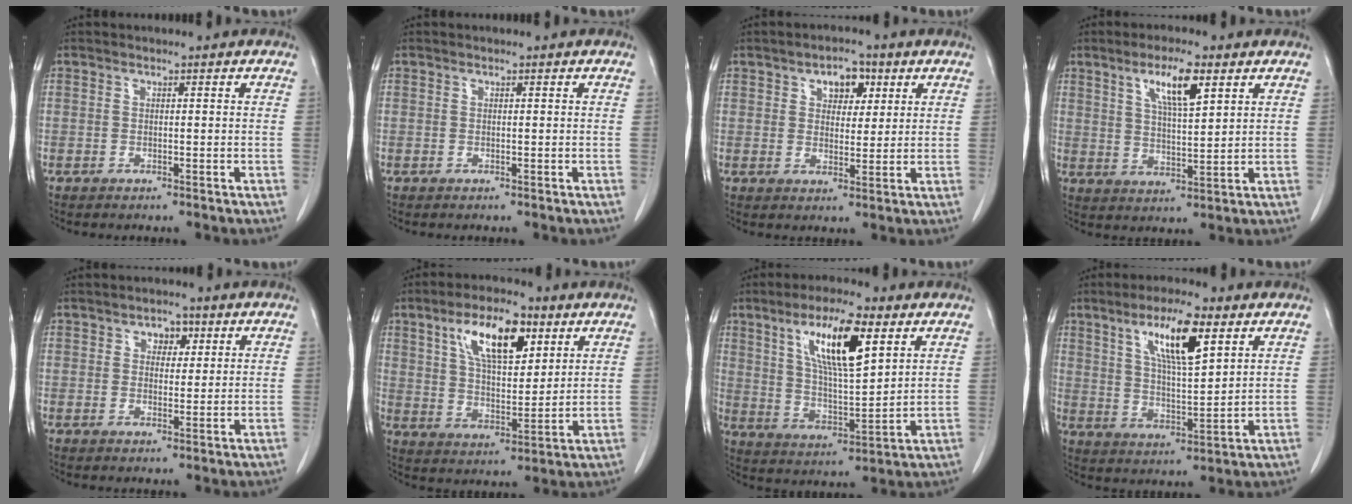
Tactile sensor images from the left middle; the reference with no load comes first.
{"total": 0.0}
{"total": 5.2, "force": [2.5, 3.0, 3.4], "torque": [-0.045, 0.012, 0.038]}
{"total": 7.7, "force": [4.0, 1.4, 6.4], "torque": [-0.118, -0.001, 0.072]}
{"total": 3.2, "force": [1.5, 2.1, 2.0], "torque": [-0.026, 0.007, 0.023]}
{"total": 12.3, "force": [6.0, 4.7, 9.6], "torque": [-0.167, 0.012, 0.110]}
{"total": 13.4, "force": [6.3, 2.7, 11.5], "torque": [-0.211, 0.003, 0.117]}
{"total": 11.3, "force": [5.7, 2.1, 9.5], "torque": [-0.172, 0.002, 0.103]}